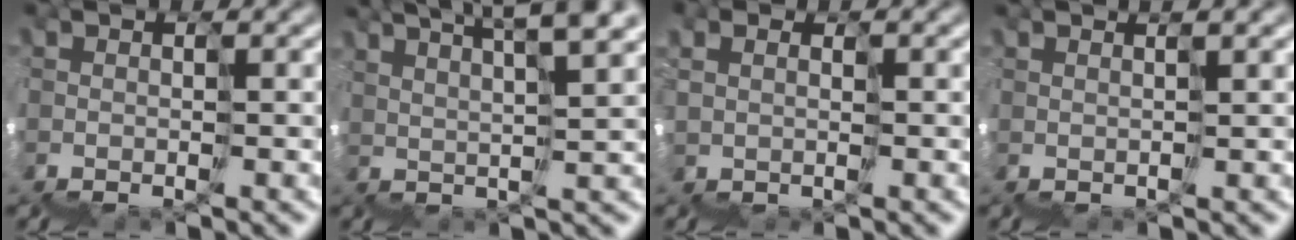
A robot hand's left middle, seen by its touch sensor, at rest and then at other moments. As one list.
[{"total": 6.6, "force": [5.8, 0.6, 3.1], "torque": [-0.054, 0.064, 0.075]}, {"total": 3.3, "force": [0.6, -1.1, -3.1], "torque": [0.024, 0.014, 0.010]}, {"total": 2.2, "force": [1.4, 0.5, 1.7], "torque": [-0.004, 0.032, 0.021]}]